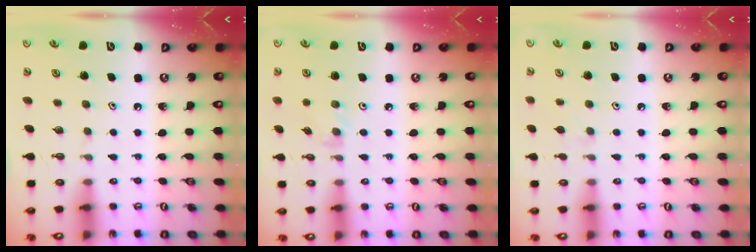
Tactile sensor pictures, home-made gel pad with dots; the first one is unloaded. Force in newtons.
{"total": 2.3, "press": 2.3, "slide": 0.4}
{"total": 4.5, "press": 4.4, "slide": 0.7}